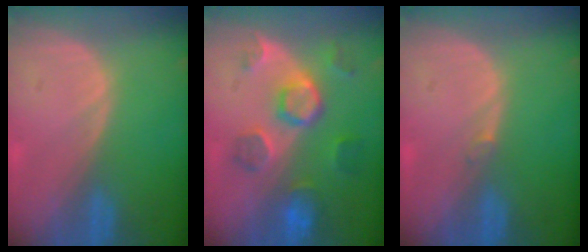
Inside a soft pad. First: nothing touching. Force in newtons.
{"total": 8.7, "press": 7.9, "slide": 3.7}
{"total": 0.6, "press": 0.5, "slide": 0.3}